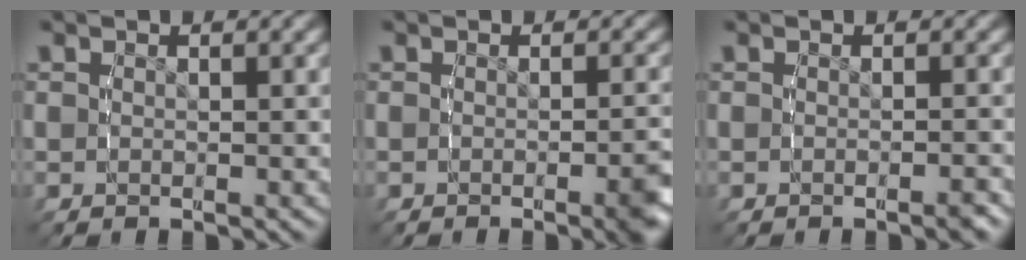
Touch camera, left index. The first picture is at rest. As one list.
[{"total": 2.1, "force": [-1.0, 0.4, 1.8], "torque": [-0.016, 0.007, -0.025]}, {"total": 0.7, "force": [-0.6, 0.0, 0.3], "torque": [-0.002, 0.010, -0.019]}]